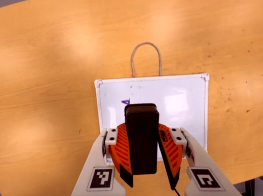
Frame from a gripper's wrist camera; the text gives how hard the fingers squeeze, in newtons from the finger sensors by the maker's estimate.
{"total": 10.0, "left": 9.9, "right": 10.0}